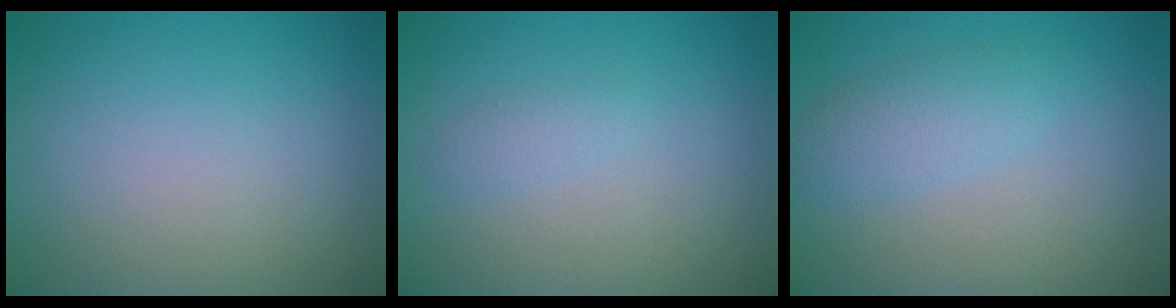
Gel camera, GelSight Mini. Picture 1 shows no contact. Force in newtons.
{"total": 0.8, "press": 0.8, "slide": 0.1}
{"total": 2.4, "press": 2.4, "slide": 0.1}